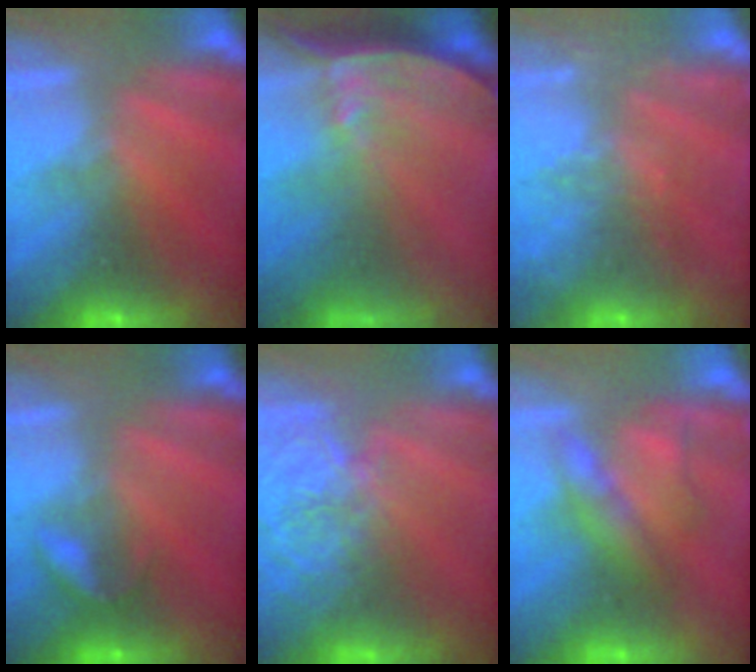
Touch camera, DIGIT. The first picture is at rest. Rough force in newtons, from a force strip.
{"total": 7.6}
{"total": 5.9}
{"total": 2.2}
{"total": 3.9}
{"total": 2.2}